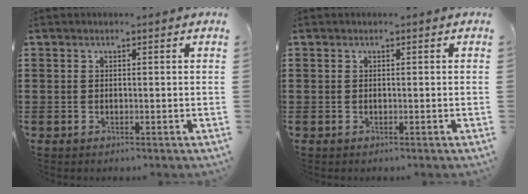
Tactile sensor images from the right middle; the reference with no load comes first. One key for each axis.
{"total": 0.0}